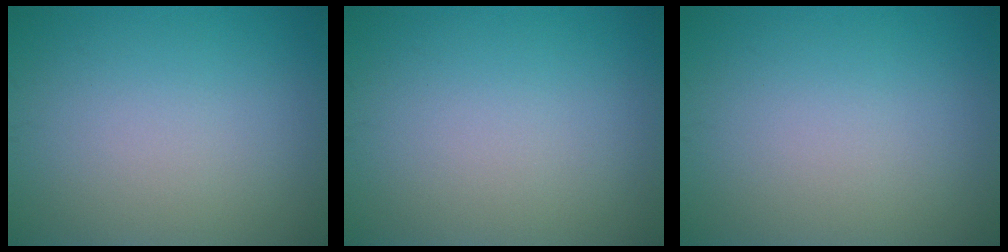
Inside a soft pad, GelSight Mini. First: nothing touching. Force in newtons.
{"total": 0.0}
{"total": 0.0}